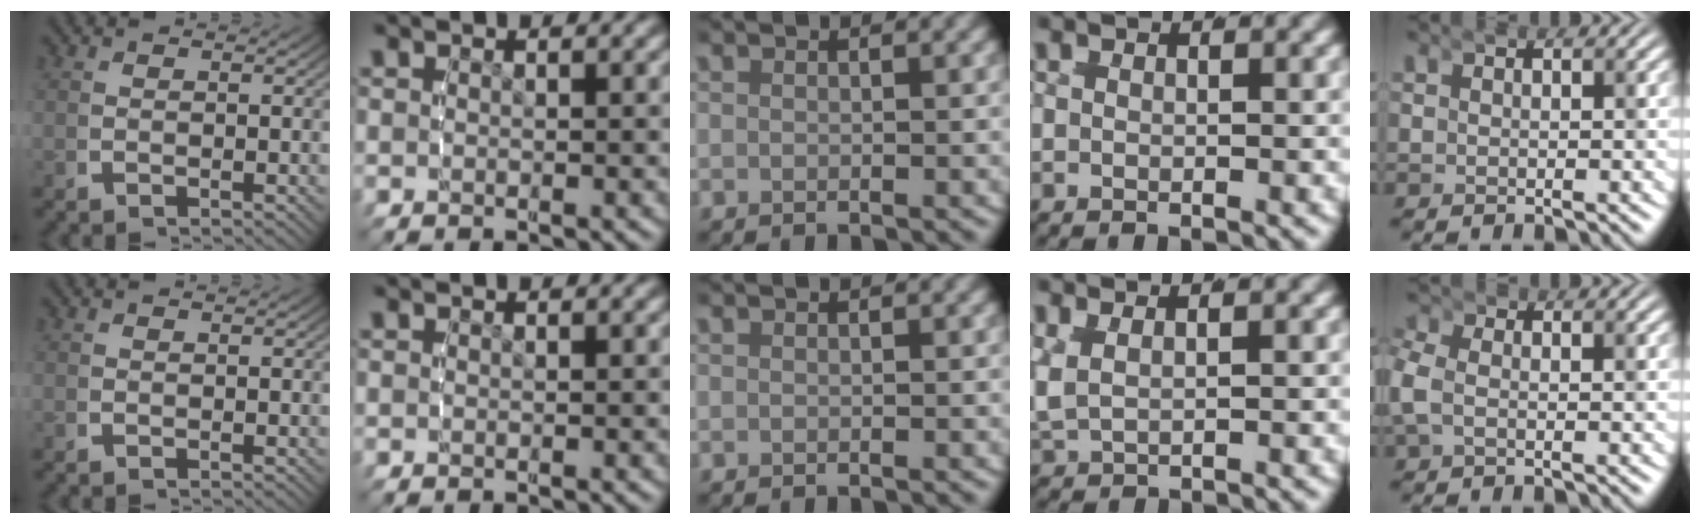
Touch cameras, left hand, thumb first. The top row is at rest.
{"ring": {"total": 4.3, "force": [-0.1, 3.8, 2.1], "torque": [-0.079, -0.013, -0.002]}, "little": {"total": 1.7, "force": [-1.6, -0.7, -0.2], "torque": [-0.029, -0.028, -0.011]}}